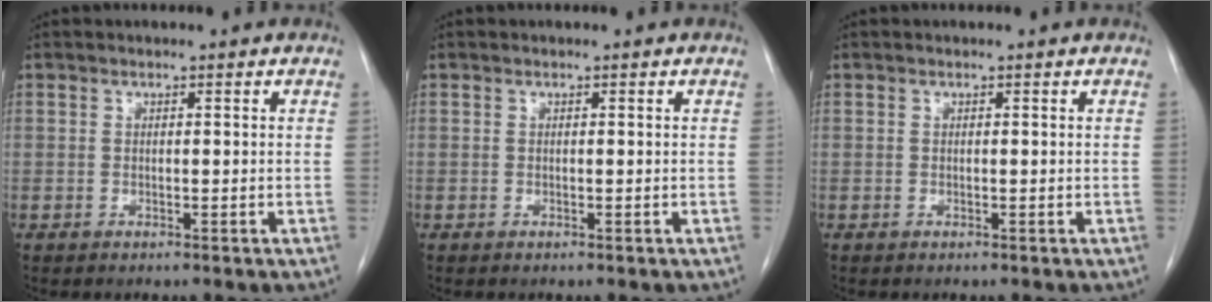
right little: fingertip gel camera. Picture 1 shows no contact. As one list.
[{"total": 0.0}, {"total": 0.0}]